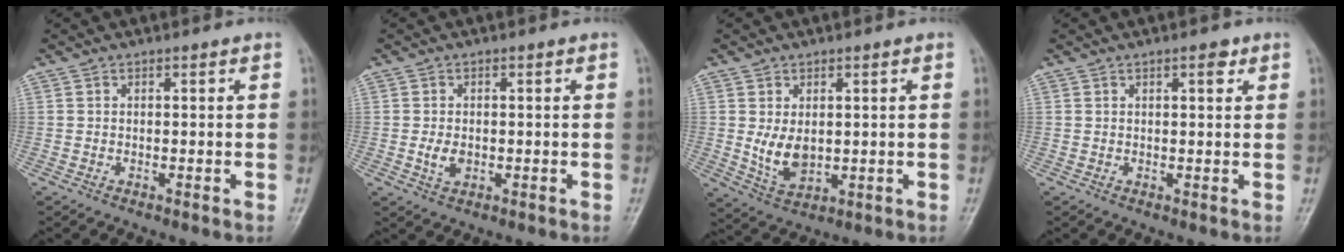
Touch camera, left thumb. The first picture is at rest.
{"total": 3.0, "force": [-0.4, 2.1, 2.1], "torque": [-0.039, -0.002, -0.006]}
{"total": 6.2, "force": [0.5, 4.1, 4.6], "torque": [-0.071, -0.016, 0.024]}
{"total": 2.2, "force": [1.2, 0.8, 1.7], "torque": [-0.018, -0.003, 0.015]}